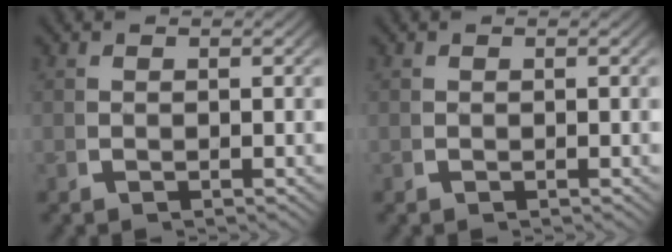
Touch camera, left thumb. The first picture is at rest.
{"total": 0.0}